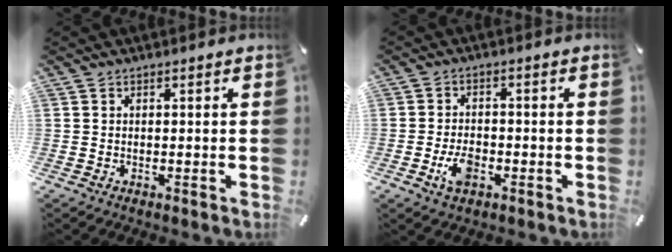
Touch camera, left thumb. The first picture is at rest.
{"total": 5.8, "force": [-2.5, 3.4, 4.0], "torque": [-0.089, 0.006, -0.047]}